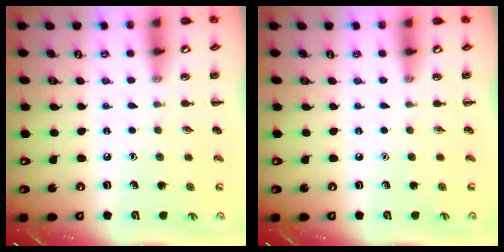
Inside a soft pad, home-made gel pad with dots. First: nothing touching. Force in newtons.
{"total": 0.0}